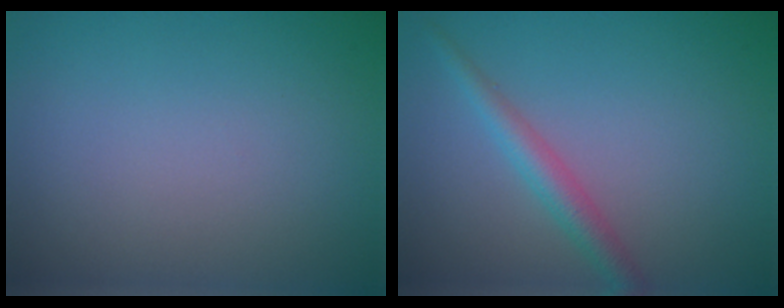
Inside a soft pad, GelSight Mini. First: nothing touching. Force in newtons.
{"total": 2.6, "press": 2.6, "slide": 0.0}